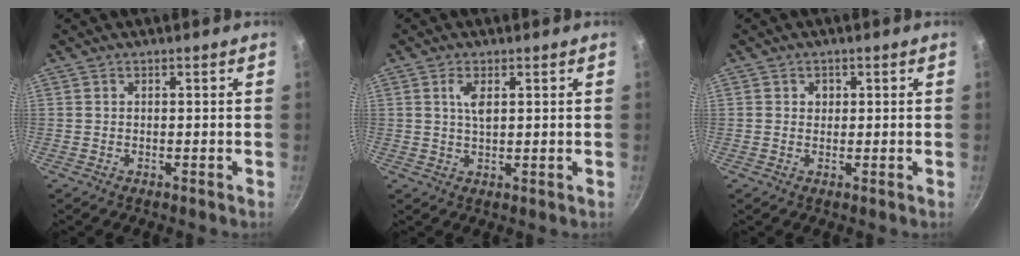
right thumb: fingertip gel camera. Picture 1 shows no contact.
{"total": 3.6, "force": [1.2, 1.4, 3.1], "torque": [-0.057, -0.004, 0.025]}
{"total": 1.6, "force": [0.4, 1.5, 0.5], "torque": [-0.001, -0.001, 0.004]}